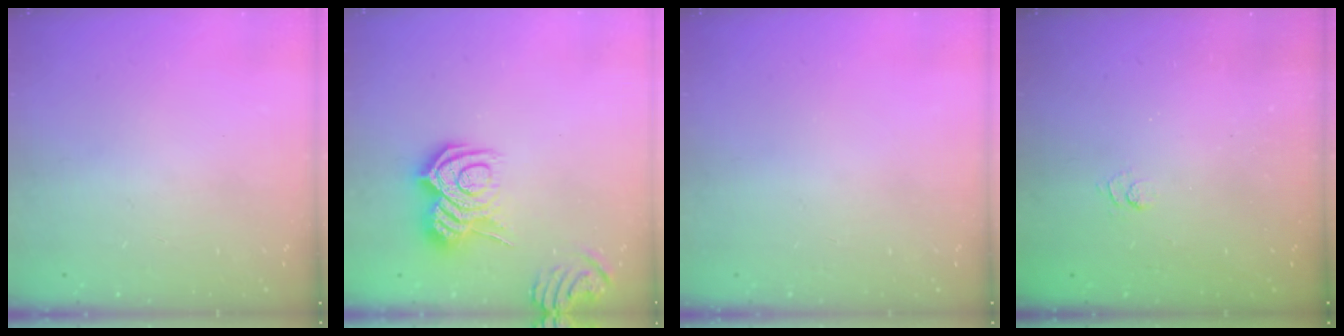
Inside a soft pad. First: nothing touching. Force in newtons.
{"total": 11.4, "press": 11.4, "slide": 0.6}
{"total": 0.0}
{"total": 2.4, "press": 1.9, "slide": 1.4}